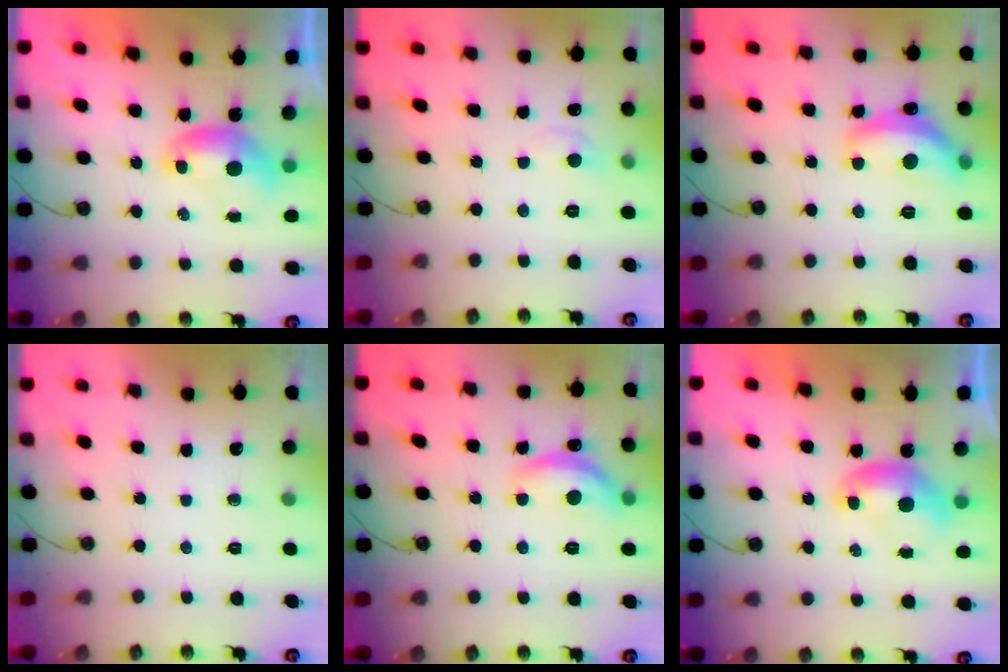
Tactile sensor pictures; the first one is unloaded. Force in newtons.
{"total": 0.7, "press": 0.2, "slide": 0.7}
{"total": 8.2, "press": 8.1, "slide": 0.5}
{"total": 0.0}
{"total": 8.0, "press": 7.9, "slide": 0.6}
{"total": 0.0}